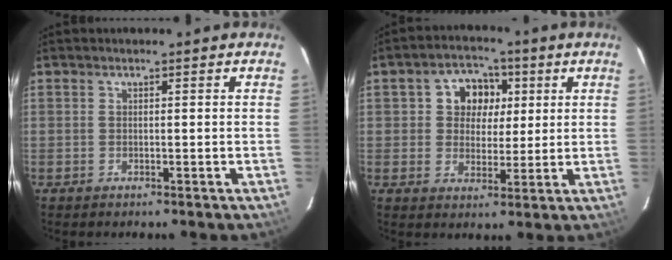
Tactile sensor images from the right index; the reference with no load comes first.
{"total": 7.8, "force": [1.9, 6.7, 3.5], "torque": [-0.065, 0.021, 0.030]}